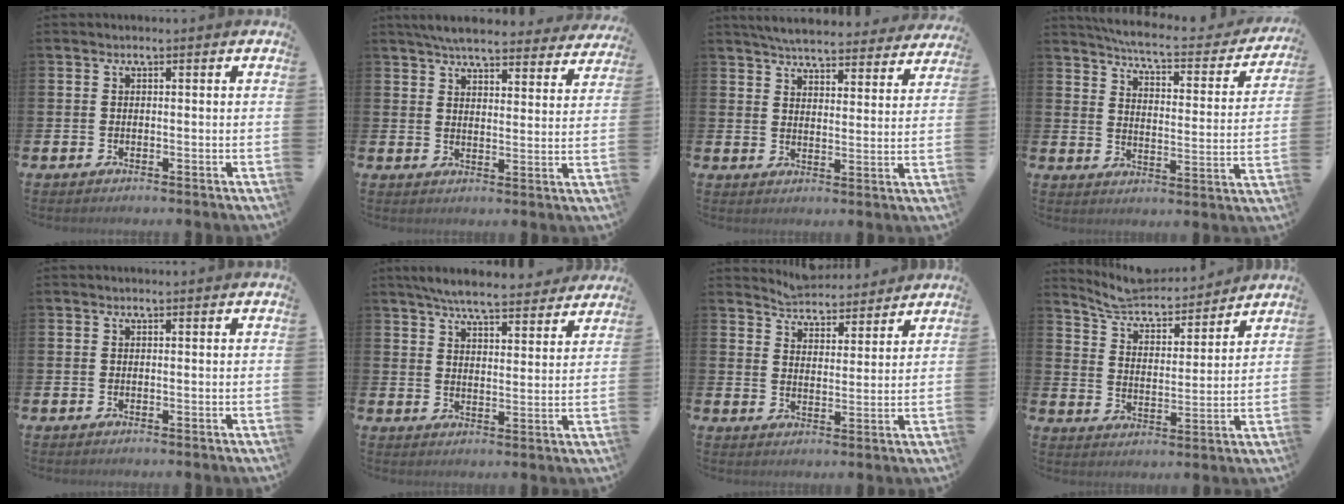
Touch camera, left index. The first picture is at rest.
{"total": 6.2, "force": [5.9, 1.0, 1.8], "torque": [-0.043, -0.030, 0.104]}
{"total": 5.9, "force": [5.7, 0.8, 1.1], "torque": [-0.032, -0.039, 0.100]}
{"total": 6.1, "force": [5.6, 0.6, 2.2], "torque": [-0.064, -0.046, 0.090]}
{"total": 0.0}
{"total": 7.1, "force": [6.7, 0.9, 2.1], "torque": [-0.051, -0.035, 0.117]}
{"total": 4.6, "force": [4.5, 0.7, -0.4], "torque": [-0.008, -0.034, 0.078]}
{"total": 6.7, "force": [6.4, 1.4, 1.4], "torque": [-0.064, -0.052, 0.109]}